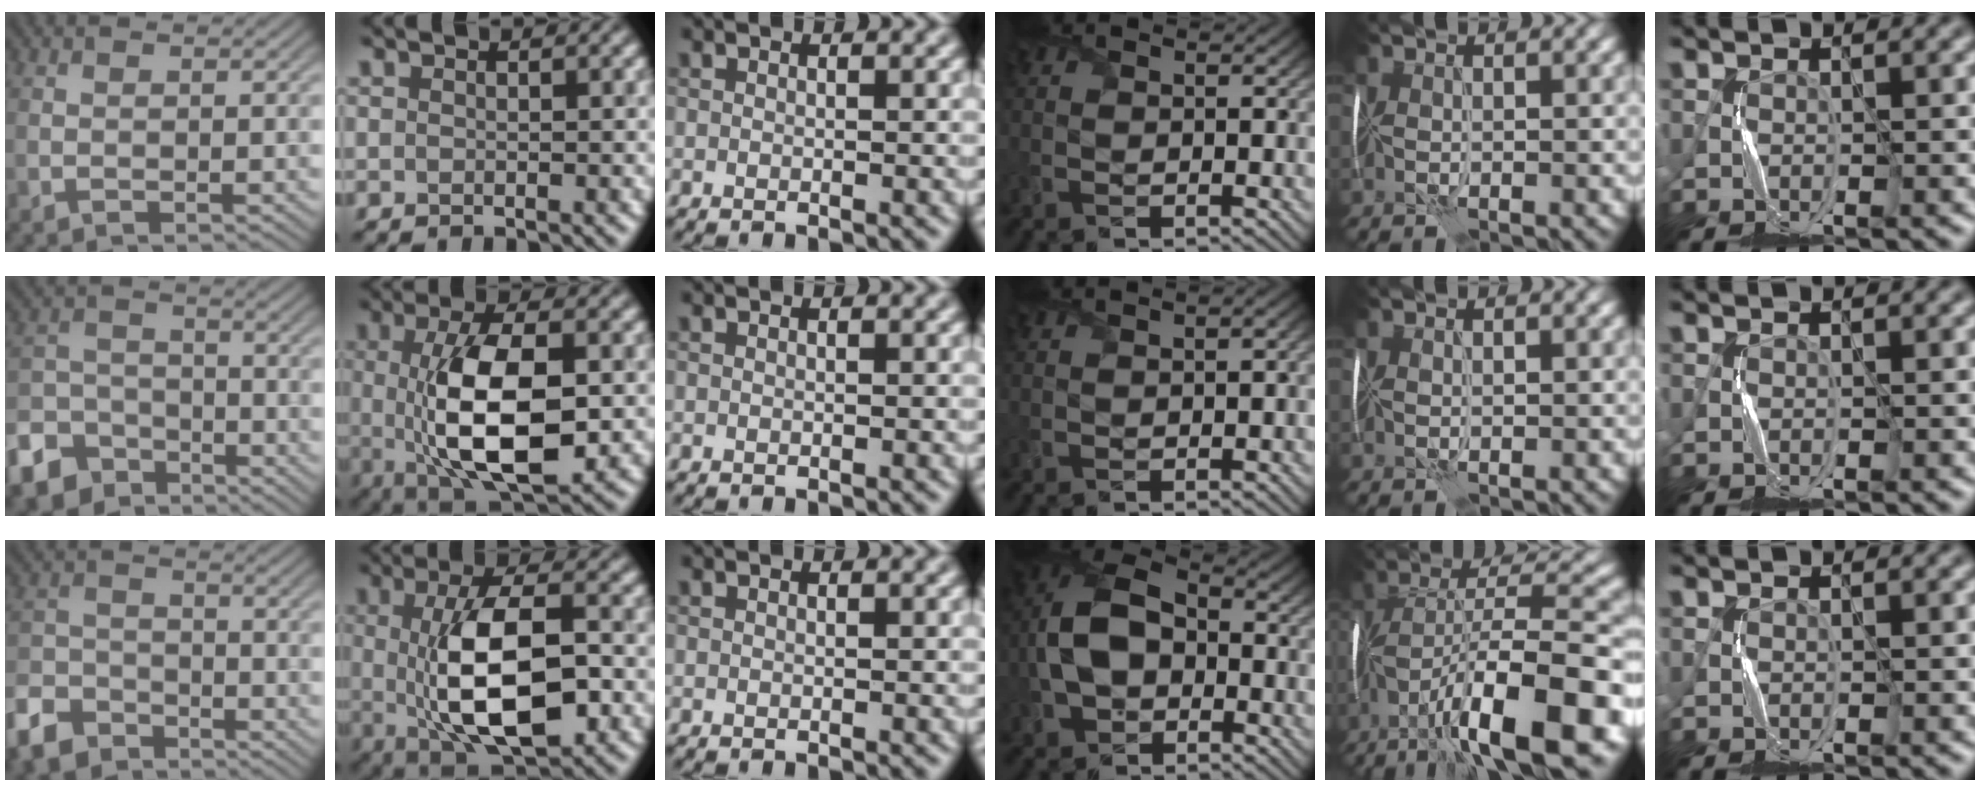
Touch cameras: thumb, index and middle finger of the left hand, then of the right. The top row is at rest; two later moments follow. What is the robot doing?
{"motion": "fold", "object": "plastic wrap"}